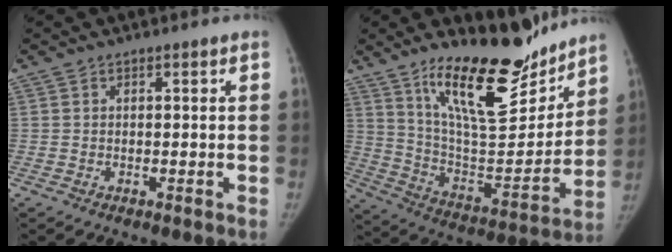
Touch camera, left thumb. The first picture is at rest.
{"total": 23.2, "force": [16.9, 7.6, 13.9], "torque": [-0.172, -0.107, 0.283]}